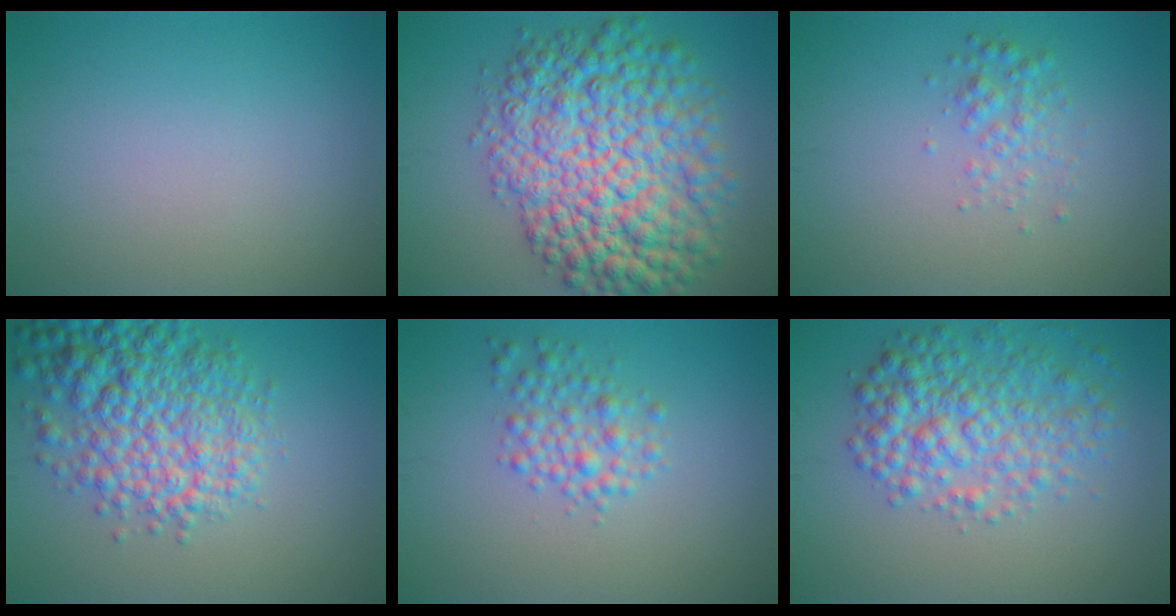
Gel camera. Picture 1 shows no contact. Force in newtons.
{"total": 12.3, "press": 12.3, "slide": 0.2}
{"total": 1.9, "press": 1.9, "slide": 0.0}
{"total": 8.1, "press": 8.1, "slide": 0.3}
{"total": 2.8, "press": 2.8, "slide": 0.1}
{"total": 5.8, "press": 5.8, "slide": 0.2}